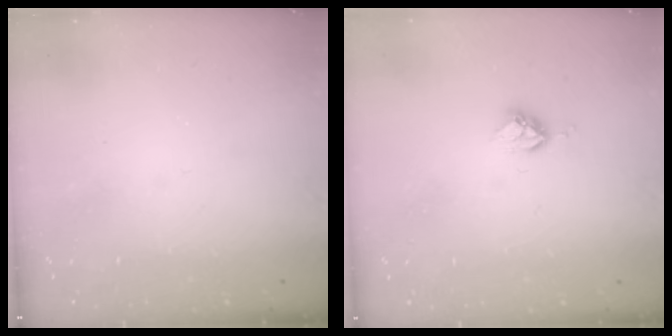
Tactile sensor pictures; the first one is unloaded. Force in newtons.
{"total": 5.0, "press": 4.9, "slide": 0.4}